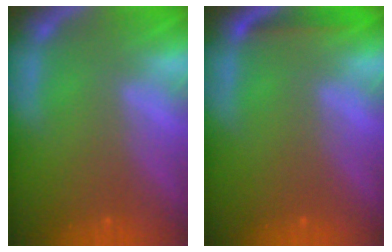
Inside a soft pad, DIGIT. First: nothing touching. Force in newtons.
{"total": 1.4}